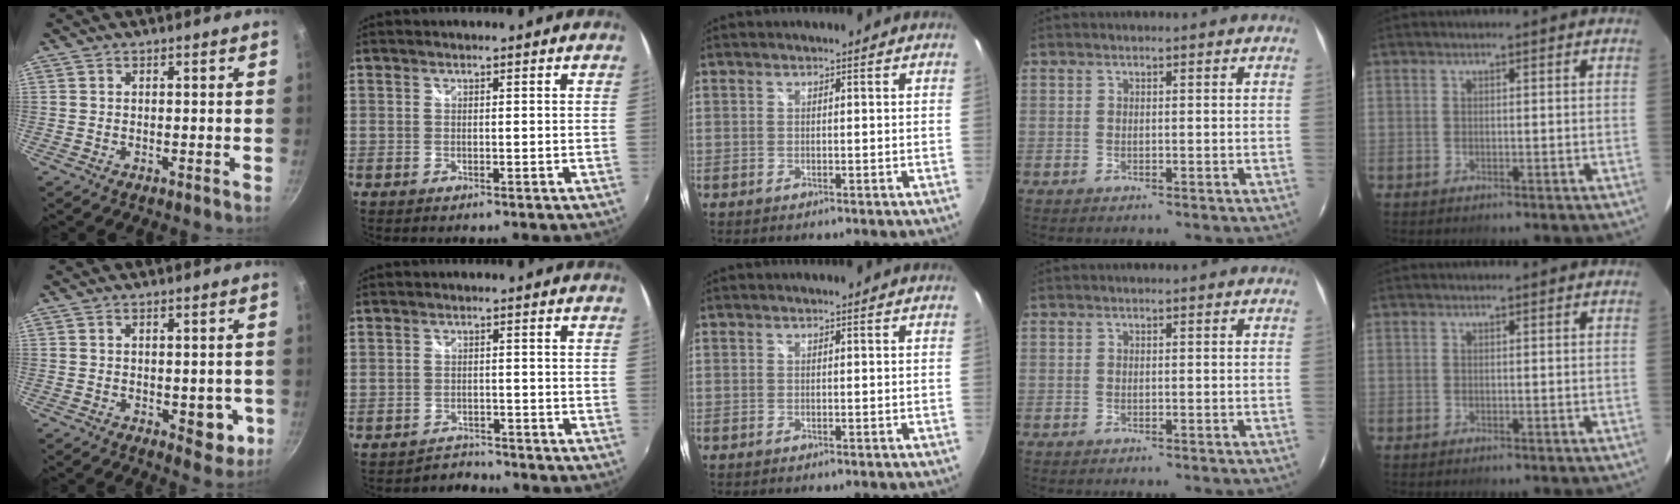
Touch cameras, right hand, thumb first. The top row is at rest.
{"thumb": {"total": 6.5, "force": [-1.2, 3.5, 5.4], "torque": [-0.036, 0.003, -0.008]}, "index": {"total": 3.1, "force": [-2.7, 1.1, -1.0], "torque": [0.009, 0.012, -0.048]}}